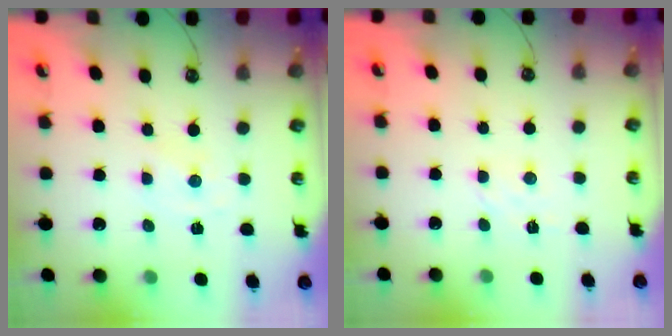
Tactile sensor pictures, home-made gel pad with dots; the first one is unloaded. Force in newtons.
{"total": 2.9, "press": 2.9, "slide": 0.3}